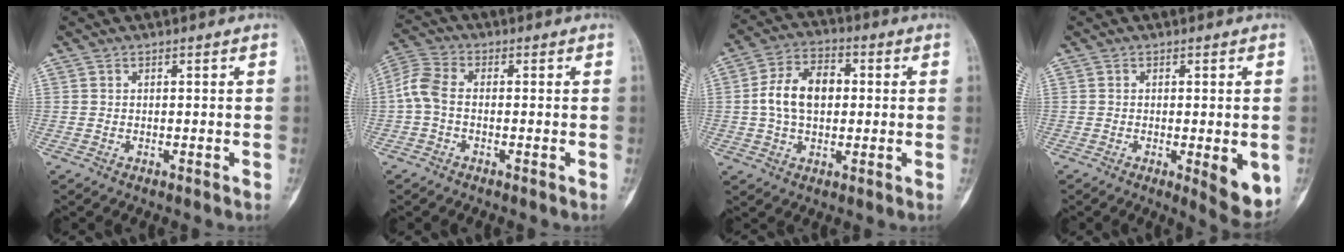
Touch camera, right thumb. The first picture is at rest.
{"total": 5.5, "force": [-0.8, 3.2, 4.3], "torque": [-0.103, 0.015, -0.028]}
{"total": 10.9, "force": [0.7, 7.2, 8.2], "torque": [-0.137, 0.021, 0.007]}
{"total": 7.2, "force": [-1.6, 2.2, 6.7], "torque": [-0.081, -0.018, -0.015]}